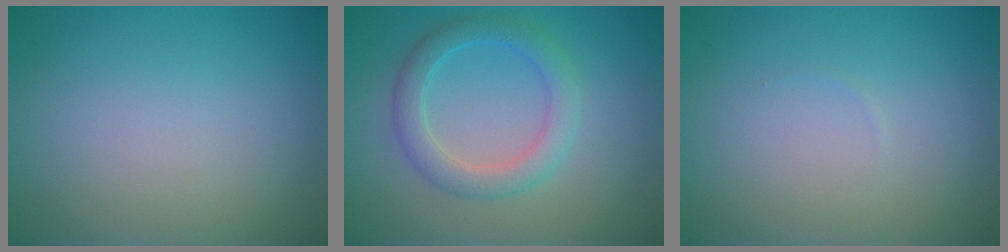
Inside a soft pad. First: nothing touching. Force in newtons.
{"total": 3.2, "press": 3.2, "slide": 0.2}
{"total": 0.0}